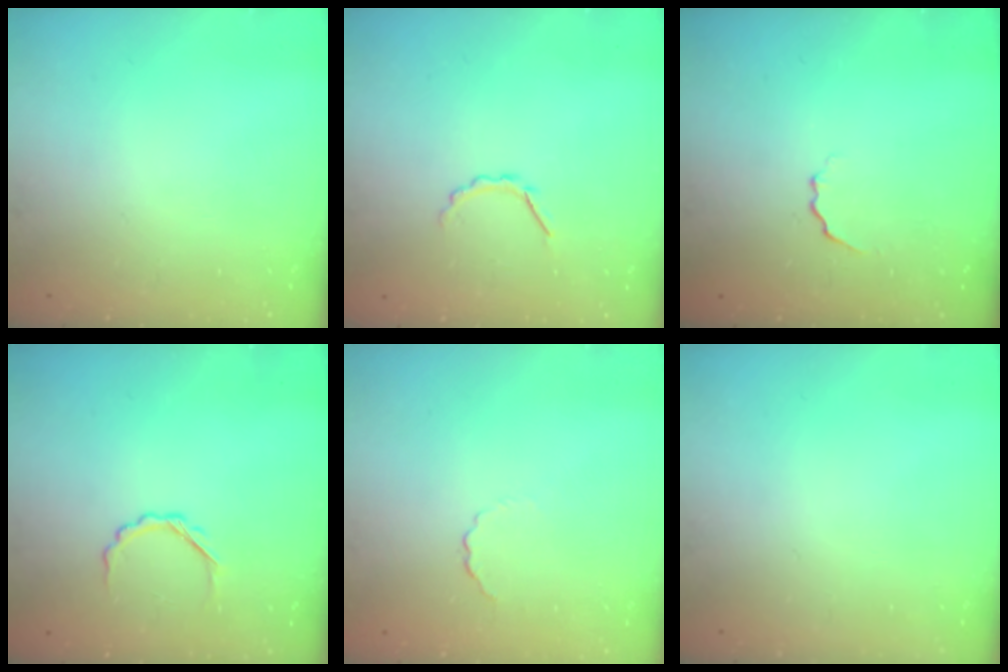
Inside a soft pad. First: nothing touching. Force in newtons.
{"total": 2.9, "press": 2.7, "slide": 0.8}
{"total": 3.0, "press": 2.9, "slide": 0.7}
{"total": 3.1, "press": 3.0, "slide": 0.7}
{"total": 2.6, "press": 2.4, "slide": 0.9}
{"total": 0.0}